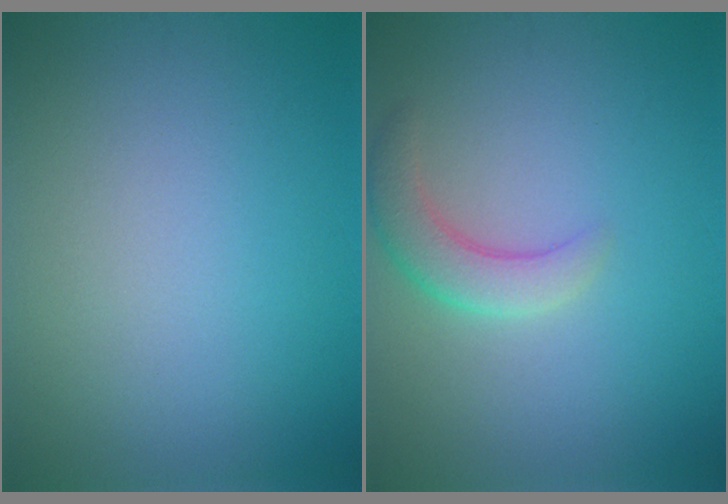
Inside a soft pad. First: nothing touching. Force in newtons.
{"total": 3.1, "press": 3.1, "slide": 0.2}